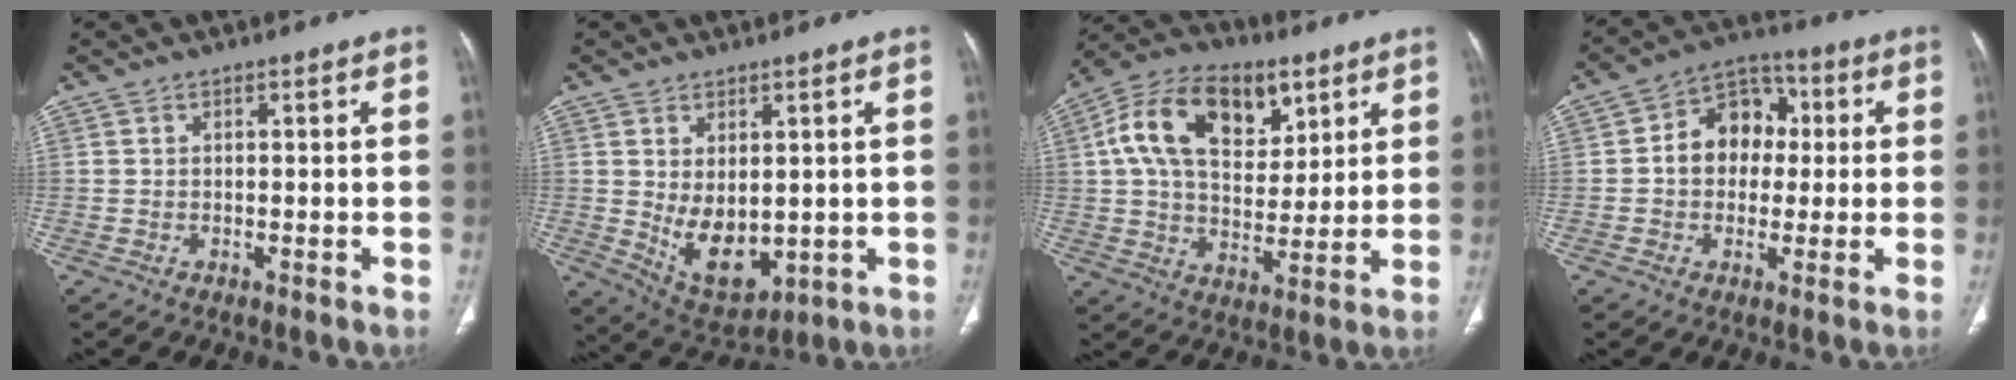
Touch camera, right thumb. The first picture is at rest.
{"total": 9.8, "force": [0.1, 5.9, 7.8], "torque": [-0.105, -0.016, 0.029]}
{"total": 19.0, "force": [7.3, 11.8, 13.1], "torque": [-0.198, -0.006, 0.121]}
{"total": 10.9, "force": [0.9, 8.6, 6.7], "torque": [-0.067, 0.027, 0.004]}